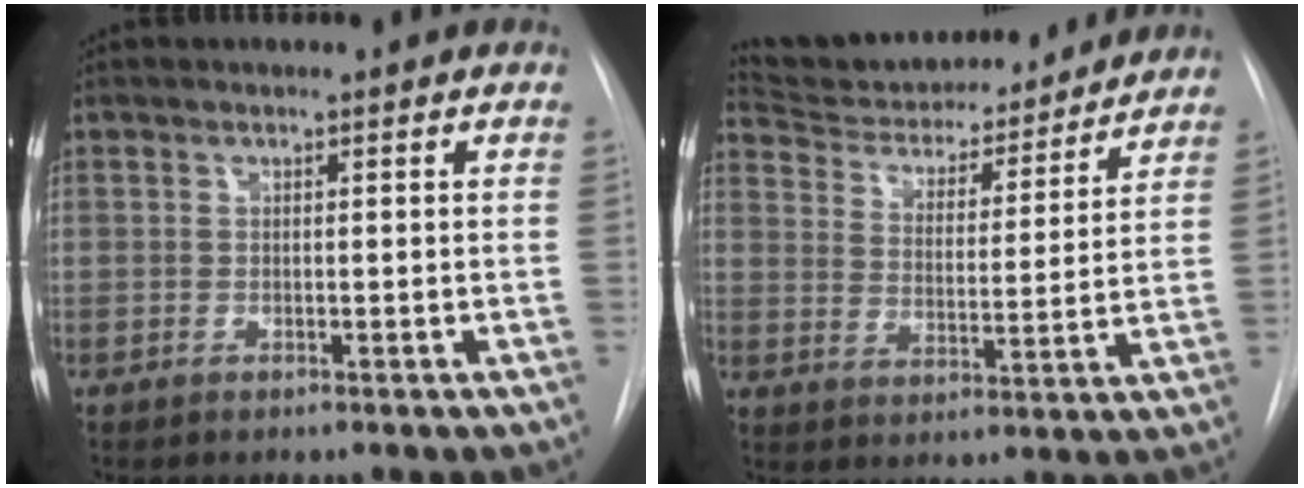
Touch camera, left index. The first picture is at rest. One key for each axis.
{"total": 17.6, "fx": 16.3, "fy": 4.0, "fz": 5.0, "tx": -0.075, "ty": -0.003, "tz": 0.240}